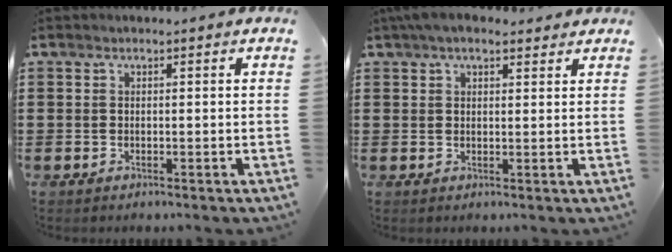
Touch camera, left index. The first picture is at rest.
{"total": 3.8, "force": [3.0, 1.4, 2.0], "torque": [-0.045, 0.006, 0.056]}